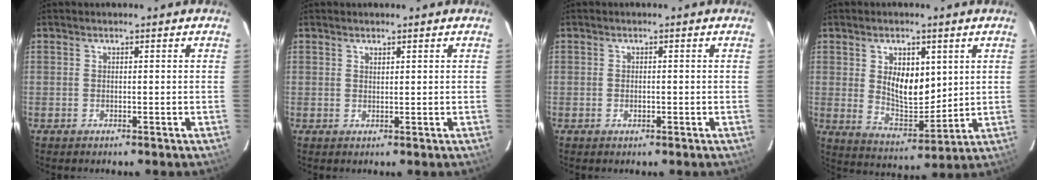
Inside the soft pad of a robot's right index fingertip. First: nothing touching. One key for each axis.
{"total": 0.8, "fx": 0.7, "fy": 0.3, "fz": 0.3, "tx": -0.005, "ty": 0.001, "tz": 0.012}
{"total": 1.0, "fx": -0.3, "fy": 0.7, "fz": 0.7, "tx": -0.011, "ty": 0.000, "tz": -0.004}
{"total": 10.1, "fx": 2.7, "fy": 5.7, "fz": 7.8, "tx": -0.133, "ty": -0.006, "tz": 0.060}